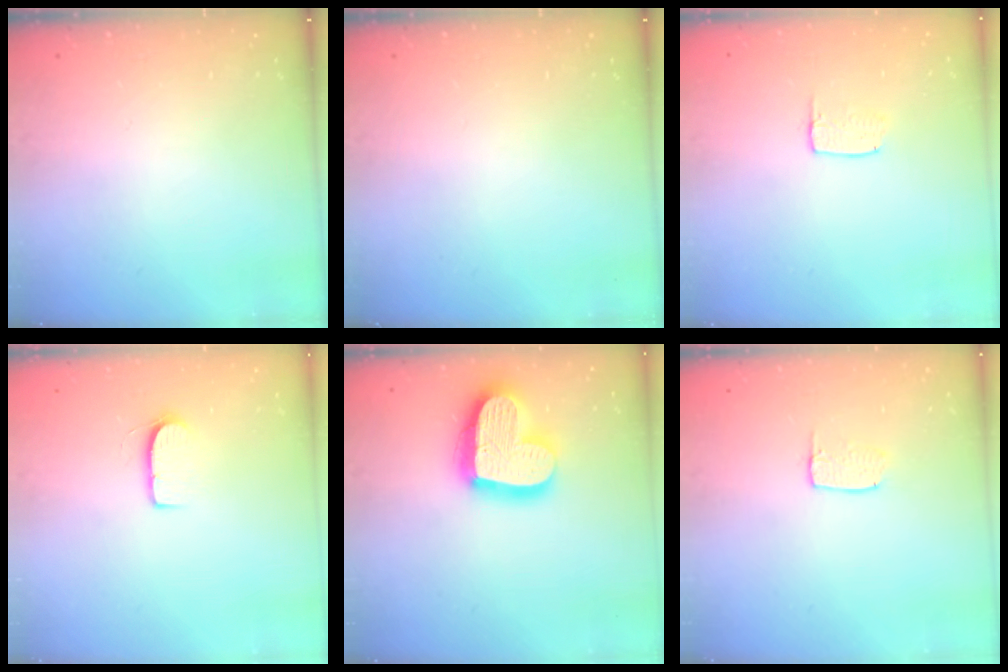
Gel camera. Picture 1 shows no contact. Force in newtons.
{"total": 0.0}
{"total": 3.4, "press": 3.3, "slide": 0.3}
{"total": 7.0, "press": 7.0, "slide": 0.5}
{"total": 21.1, "press": 21.0, "slide": 1.8}
{"total": 3.8, "press": 3.8, "slide": 0.2}